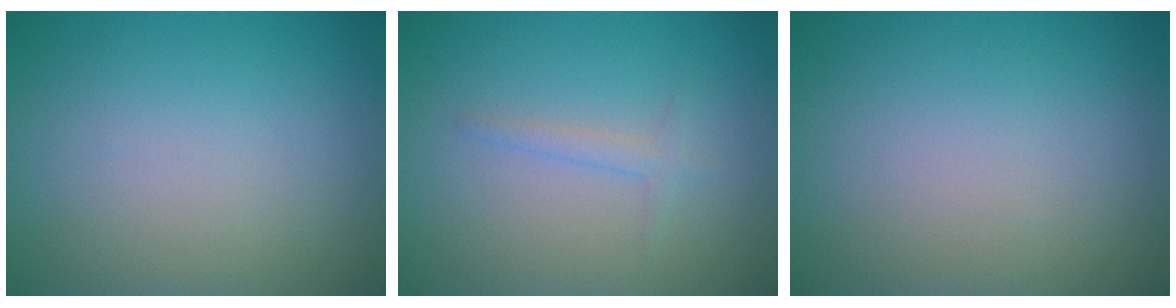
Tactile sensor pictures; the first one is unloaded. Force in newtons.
{"total": 1.1, "press": 1.1, "slide": 0.1}
{"total": 0.0}